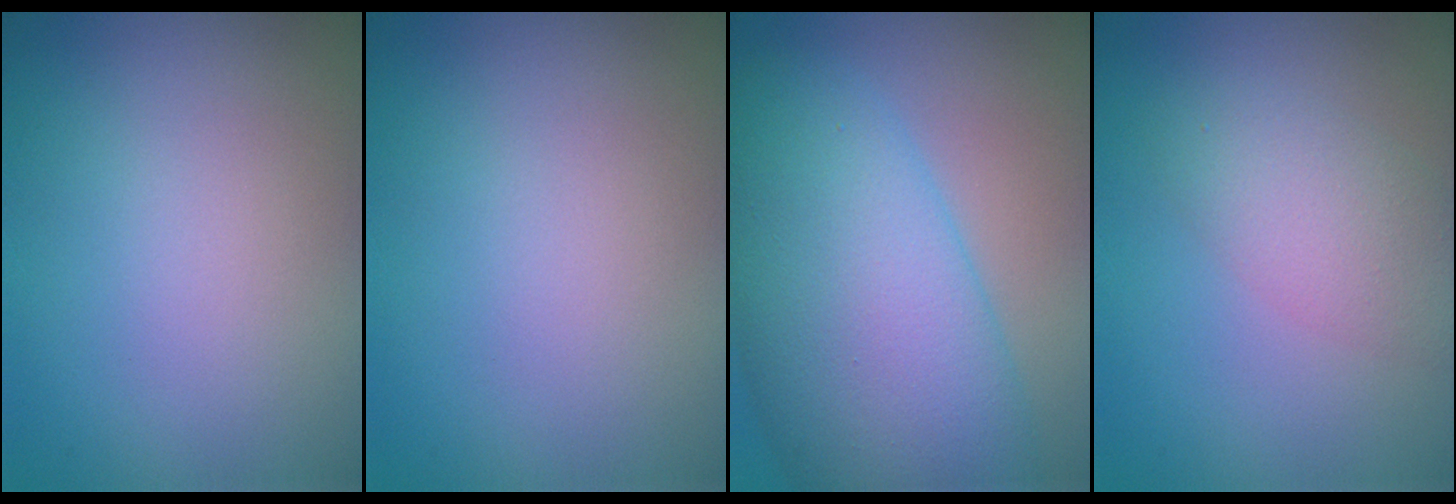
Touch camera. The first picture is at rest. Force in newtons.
{"total": 0.0}
{"total": 11.8, "press": 11.8, "slide": 0.3}
{"total": 2.7, "press": 2.7, "slide": 0.2}